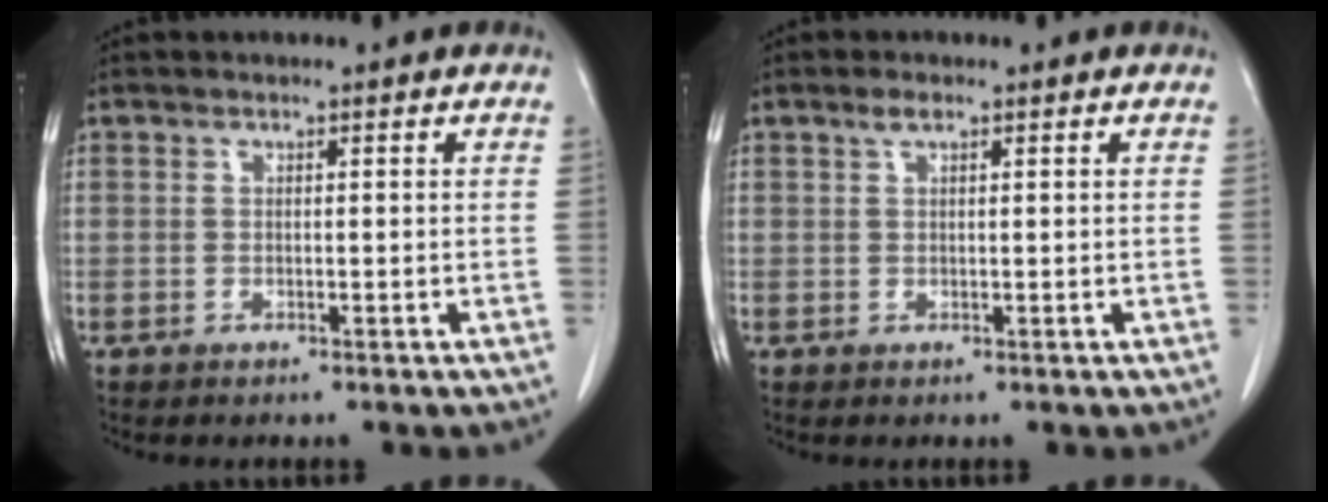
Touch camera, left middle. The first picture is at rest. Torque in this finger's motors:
{"motor_torque": [0.50, -0.46, -0.04, 0.02]}